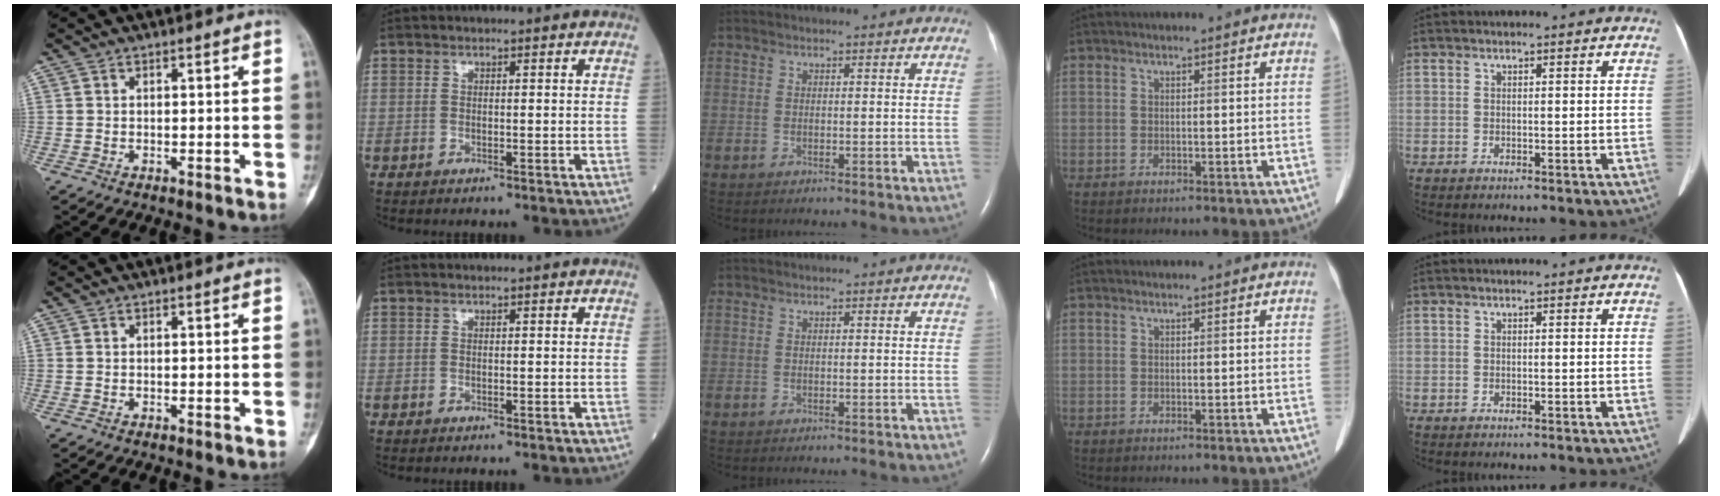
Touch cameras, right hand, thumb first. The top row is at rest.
{}